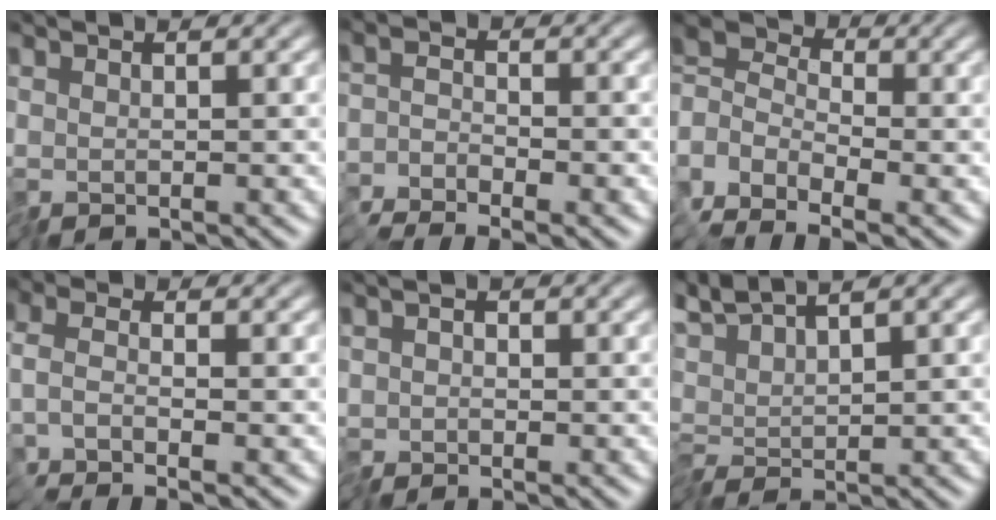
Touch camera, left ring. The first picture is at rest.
{"total": 1.6, "force": [-1.5, 0.0, -0.3], "torque": [0.008, 0.005, -0.038]}
{"total": 3.8, "force": [-3.2, 1.7, 1.2], "torque": [-0.027, 0.007, -0.085]}
{"total": 1.4, "force": [-1.0, 0.1, 1.0], "torque": [-0.027, 0.001, -0.028]}
{"total": 1.5, "force": [-0.5, 1.2, 0.9], "torque": [-0.020, -0.001, -0.016]}
{"total": 2.9, "force": [2.3, 0.1, 1.8], "torque": [-0.049, 0.012, 0.040]}